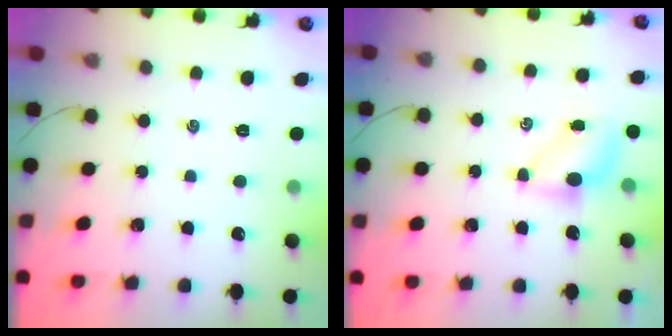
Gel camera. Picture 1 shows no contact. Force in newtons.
{"total": 4.6, "press": 4.6, "slide": 0.6}